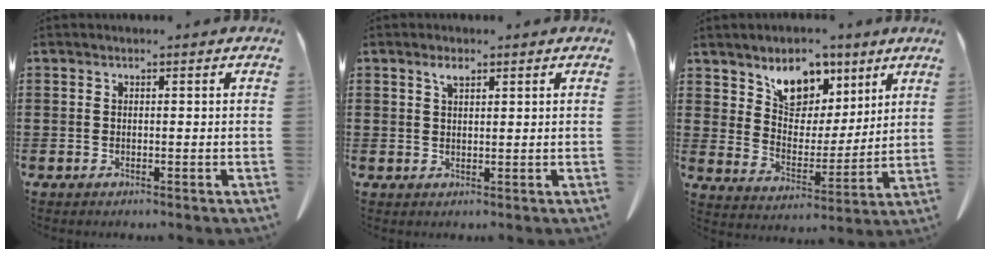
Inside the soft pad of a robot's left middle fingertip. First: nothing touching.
{"total": 2.1, "force": [1.4, 0.7, 1.3], "torque": [-0.023, -0.003, 0.025]}
{"total": 8.3, "force": [5.8, 5.3, 2.7], "torque": [-0.065, -0.027, 0.105]}